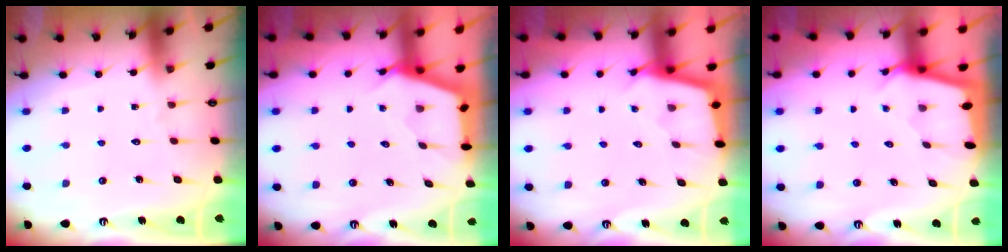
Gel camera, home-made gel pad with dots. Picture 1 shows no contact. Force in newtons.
{"total": 2.6, "press": 2.6, "slide": 0.4}
{"total": 2.3, "press": 2.3, "slide": 0.2}
{"total": 2.3, "press": 2.3, "slide": 0.3}